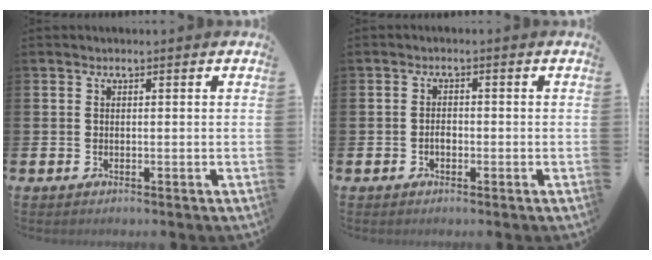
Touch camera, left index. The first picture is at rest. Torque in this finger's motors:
{"motor_torque": [0.49, 0.12, 0.02, 0.00]}